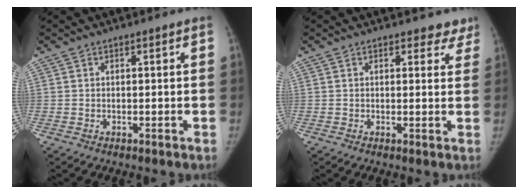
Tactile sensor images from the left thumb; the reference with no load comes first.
{"total": 4.1, "force": [3.5, 2.1, 0.3], "torque": [0.038, -0.018, 0.022]}